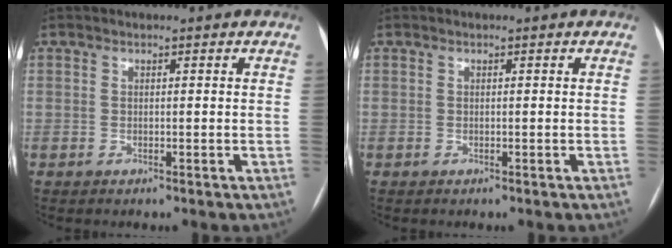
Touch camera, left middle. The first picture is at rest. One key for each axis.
{"total": 0.0}